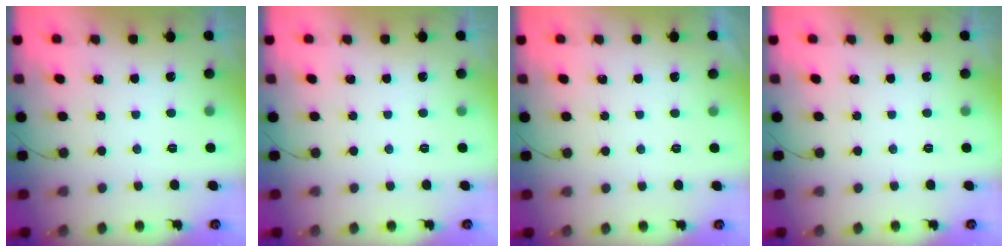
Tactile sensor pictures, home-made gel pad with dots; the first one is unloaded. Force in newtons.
{"total": 0.0}
{"total": 1.0, "press": 1.0, "slide": 0.1}
{"total": 0.0}